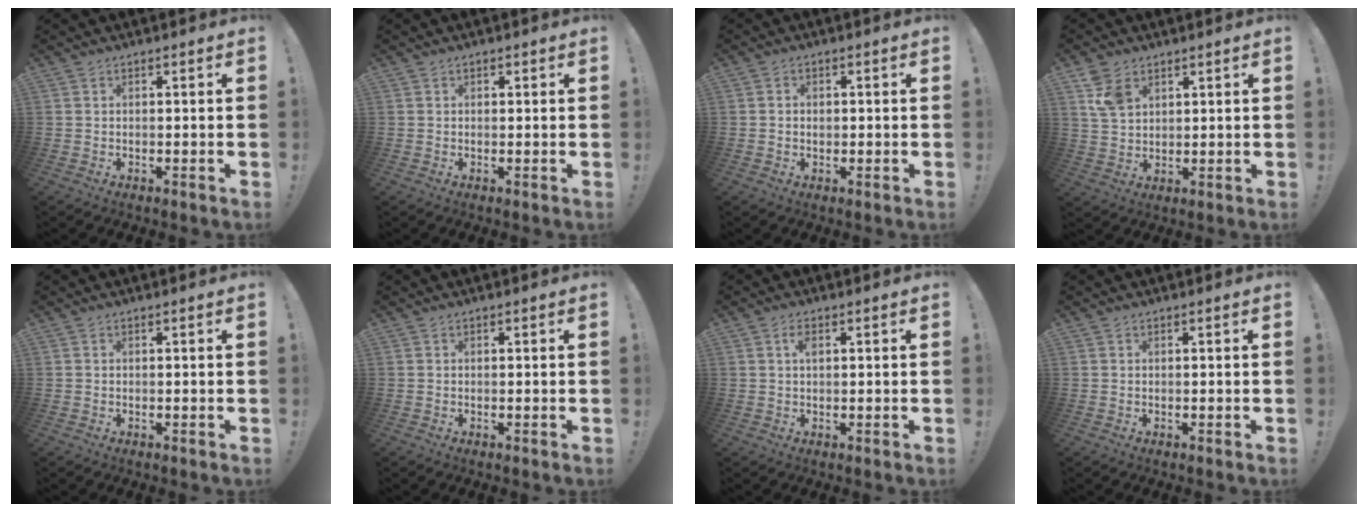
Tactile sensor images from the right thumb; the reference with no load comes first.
{"total": 0.6, "force": [0.2, 0.6, 0.1], "torque": [-0.001, 0.001, 0.004]}
{"total": 1.4, "force": [0.0, 1.3, 0.4], "torque": [0.000, 0.003, -0.003]}
{"total": 7.0, "force": [3.9, 4.5, 3.6], "torque": [-0.068, -0.010, 0.080]}
{"total": 0.0}
{"total": 0.0}
{"total": 2.4, "force": [0.8, 1.2, 1.9], "torque": [-0.031, 0.001, 0.010]}
{"total": 0.0}